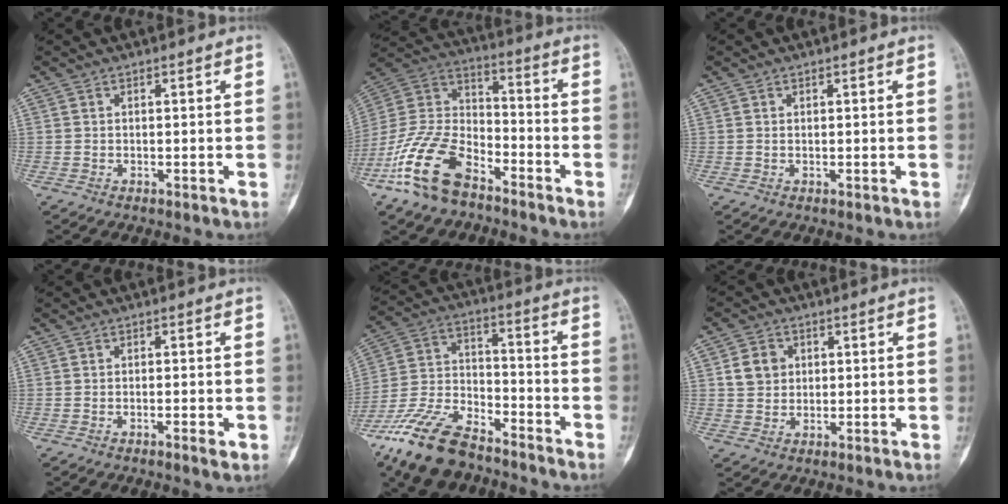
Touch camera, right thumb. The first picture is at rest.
{"total": 17.6, "force": [-10.8, 9.2, 10.4], "torque": [-0.209, 0.064, -0.213]}
{"total": 0.0}
{"total": 2.0, "force": [-0.9, 0.5, 1.8], "torque": [-0.030, -0.002, -0.014]}
{"total": 16.6, "force": [-12.1, 7.1, 8.8], "torque": [-0.174, 0.060, -0.230]}
{"total": 5.2, "force": [1.3, 4.5, 2.3], "torque": [-0.018, -0.002, 0.020]}